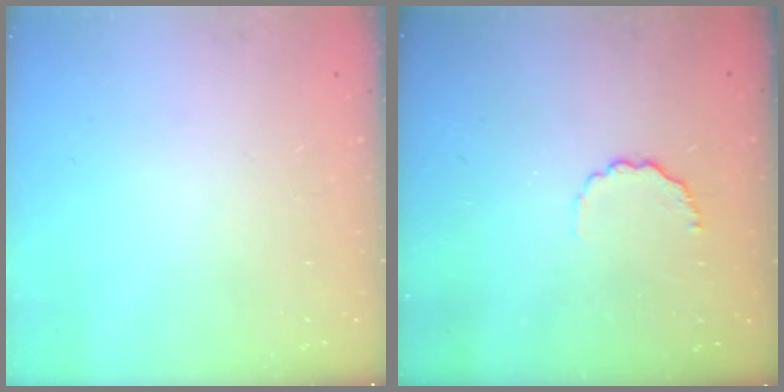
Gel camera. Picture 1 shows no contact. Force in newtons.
{"total": 4.7, "press": 4.4, "slide": 1.4}